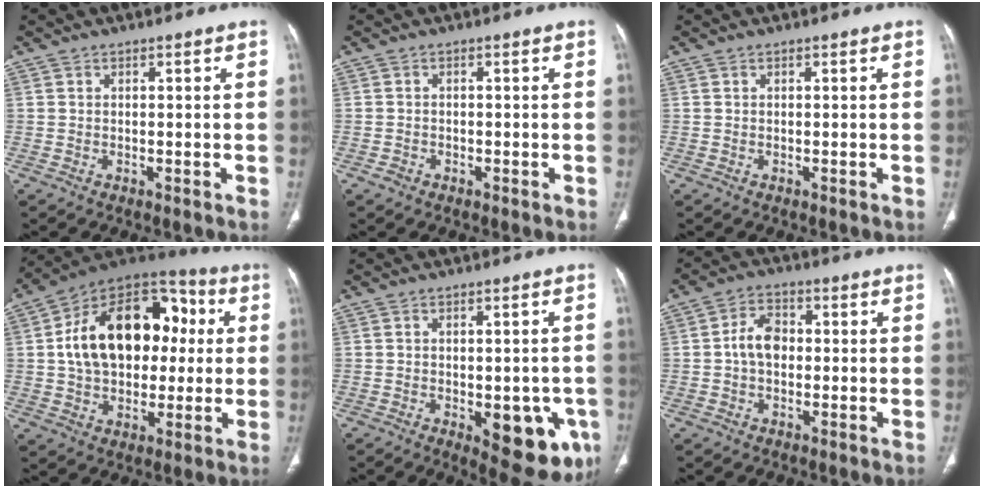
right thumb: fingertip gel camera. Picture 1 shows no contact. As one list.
[{"total": 1.3, "force": [-0.7, 0.9, 0.4], "torque": [-0.007, 0.005, -0.014]}, {"total": 0.0}, {"total": 23.5, "force": [2.7, 15.6, 17.3], "torque": [-0.253, 0.031, 0.043]}, {"total": 13.3, "force": [-4.4, 6.3, 10.9], "torque": [-0.108, -0.001, -0.039]}, {"total": 5.9, "force": [-0.2, 4.2, 4.1], "torque": [-0.061, 0.016, -0.011]}]